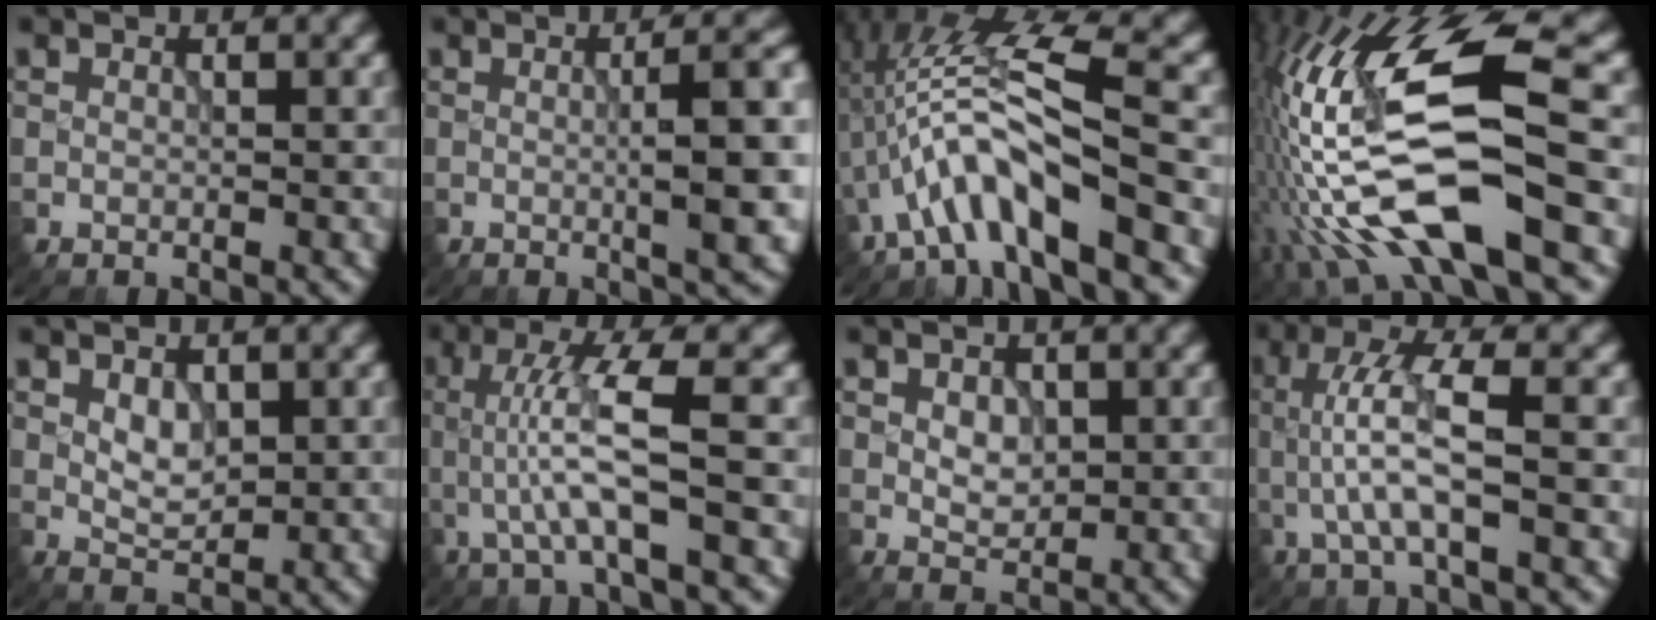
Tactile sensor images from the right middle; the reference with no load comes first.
{"total": 7.7, "force": [0.0, 1.9, 7.4], "torque": [-0.088, 0.005, 0.003]}
{"total": 8.0, "force": [-2.8, 1.9, 7.3], "torque": [-0.130, 0.019, -0.053]}
{"total": 14.5, "force": [-2.7, 4.3, 13.6], "torque": [-0.264, 0.016, -0.046]}
{"total": 2.1, "force": [0.5, 1.4, 1.5], "torque": [-0.025, -0.003, 0.013]}
{"total": 5.5, "force": [-0.7, 0.7, 5.4], "torque": [-0.109, 0.013, -0.012]}
{"total": 2.1, "force": [0.4, 1.5, 1.4], "torque": [-0.022, -0.002, 0.007]}
{"total": 5.5, "force": [-0.6, 1.3, 5.3], "torque": [-0.107, 0.012, -0.014]}